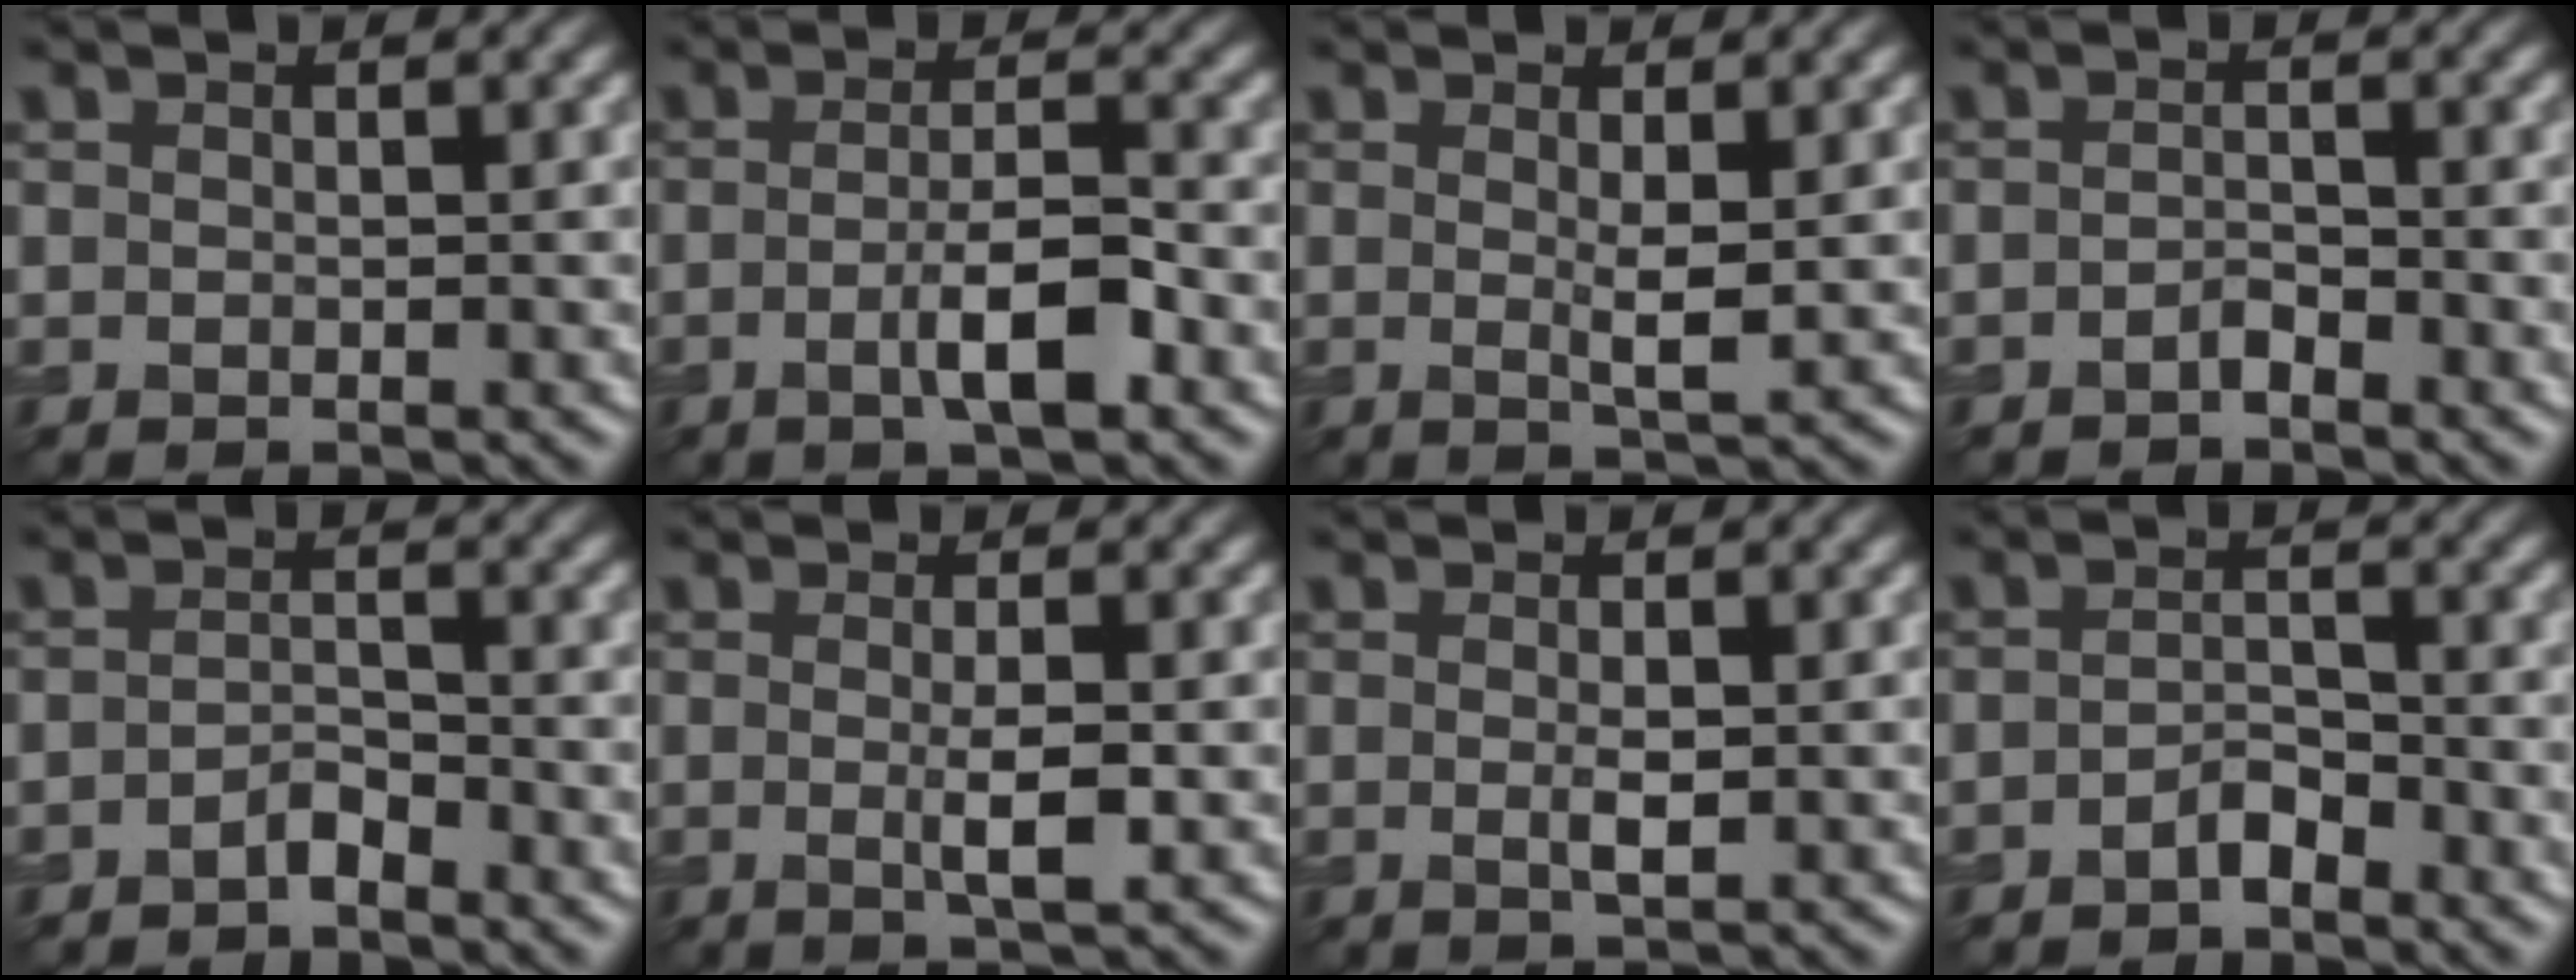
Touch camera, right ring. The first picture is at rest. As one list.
[{"total": 4.0, "force": [-1.3, 0.9, 3.7], "torque": [-0.065, 0.003, -0.024]}, {"total": 2.0, "force": [0.4, 0.2, 1.9], "torque": [-0.036, -0.007, 0.006]}, {"total": 1.1, "force": [-0.9, 0.4, 0.5], "torque": [-0.011, 0.004, -0.017]}, {"total": 1.6, "force": [-1.3, 0.5, 0.7], "torque": [-0.014, 0.007, -0.026]}, {"total": 2.6, "force": [-0.2, 0.4, 2.6], "torque": [-0.047, -0.006, -0.002]}, {"total": 1.4, "force": [0.0, 0.3, 1.4], "torque": [-0.027, -0.001, 0.001]}, {"total": 1.8, "force": [-1.3, 0.7, 0.9], "torque": [-0.017, 0.007, -0.027]}]